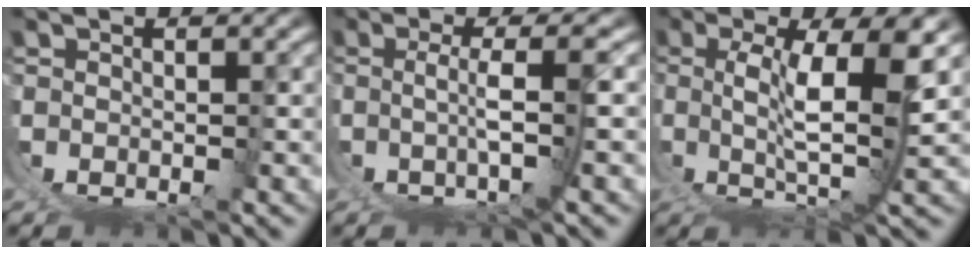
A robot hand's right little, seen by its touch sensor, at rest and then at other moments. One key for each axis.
{"total": 4.4, "fx": -0.2, "fy": -1.5, "fz": 4.1, "tx": -0.056, "ty": -0.009, "tz": 0.006}
{"total": 7.1, "fx": 1.5, "fy": 0.3, "fz": 6.9, "tx": -0.107, "ty": -0.015, "tz": 0.037}